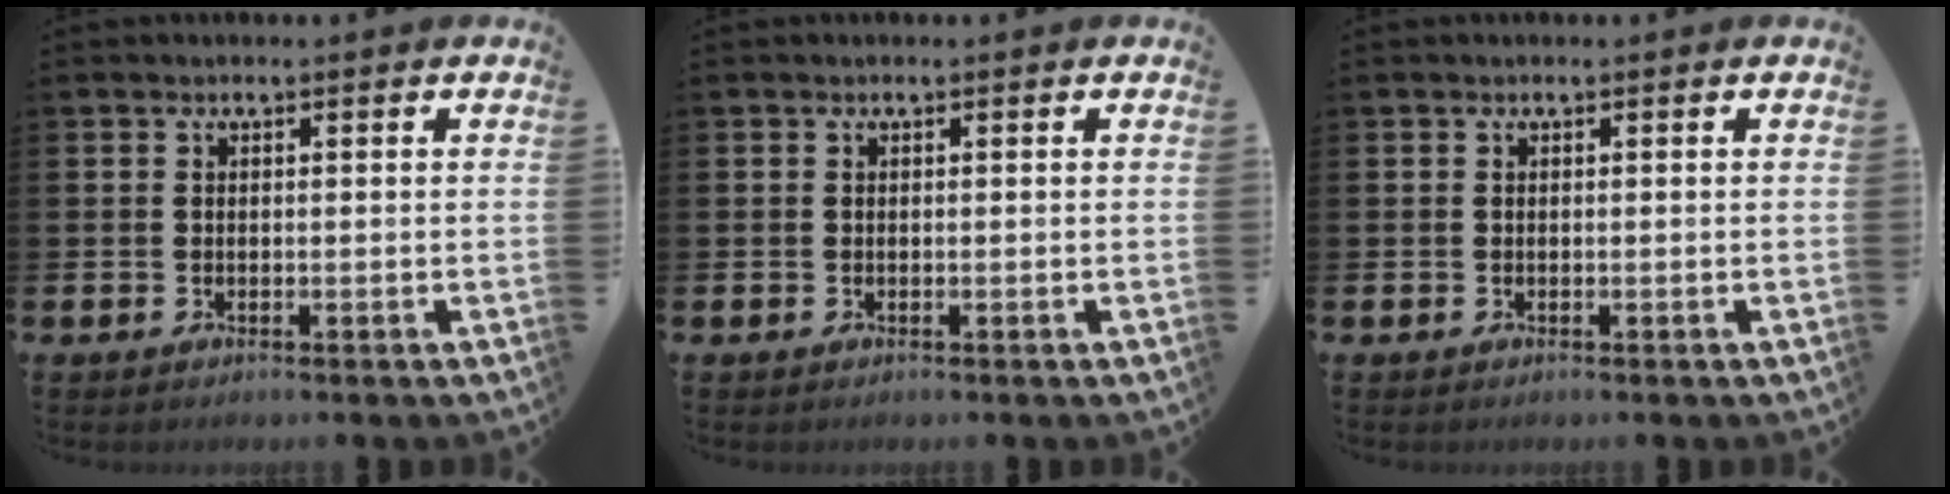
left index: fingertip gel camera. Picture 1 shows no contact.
{"total": 0.0}
{"total": 0.0}